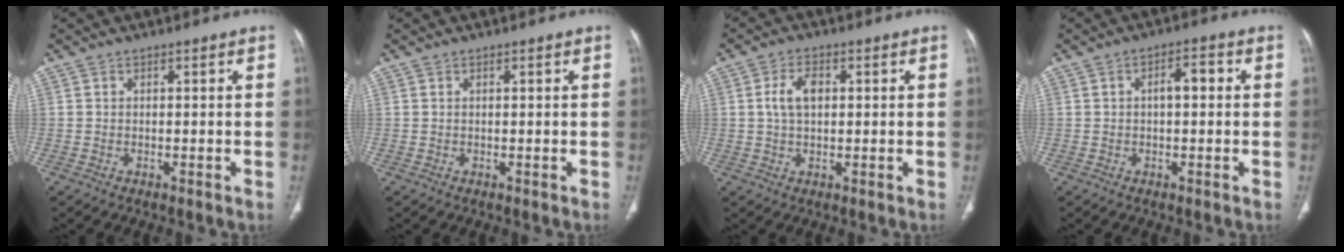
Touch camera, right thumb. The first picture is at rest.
{"total": 0.0}
{"total": 4.9, "force": [0.8, 2.9, 3.9], "torque": [-0.080, 0.009, 0.014]}
{"total": 3.8, "force": [0.2, 1.8, 3.3], "torque": [-0.050, 0.014, -0.001]}